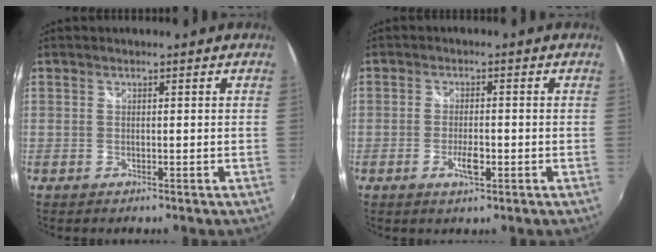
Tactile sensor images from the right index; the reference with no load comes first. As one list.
[{"total": 3.6, "force": [-1.4, 1.1, 3.2], "torque": [-0.066, -0.003, -0.026]}]